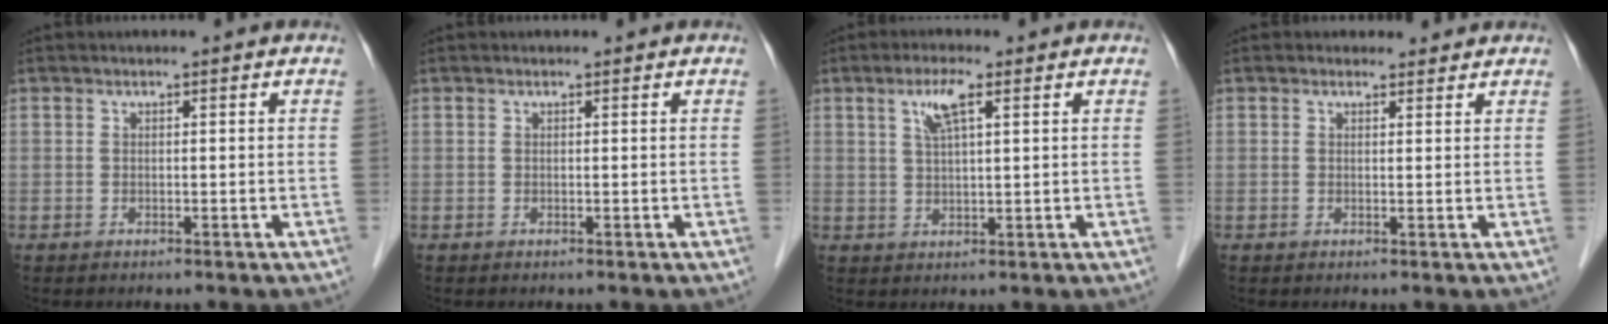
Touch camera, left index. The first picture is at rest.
{"total": 0.0}
{"total": 4.4, "force": [2.1, 0.8, 3.8], "torque": [-0.078, 0.007, 0.041]}
{"total": 1.6, "force": [1.4, 0.8, -0.1], "torque": [0.000, 0.006, 0.015]}